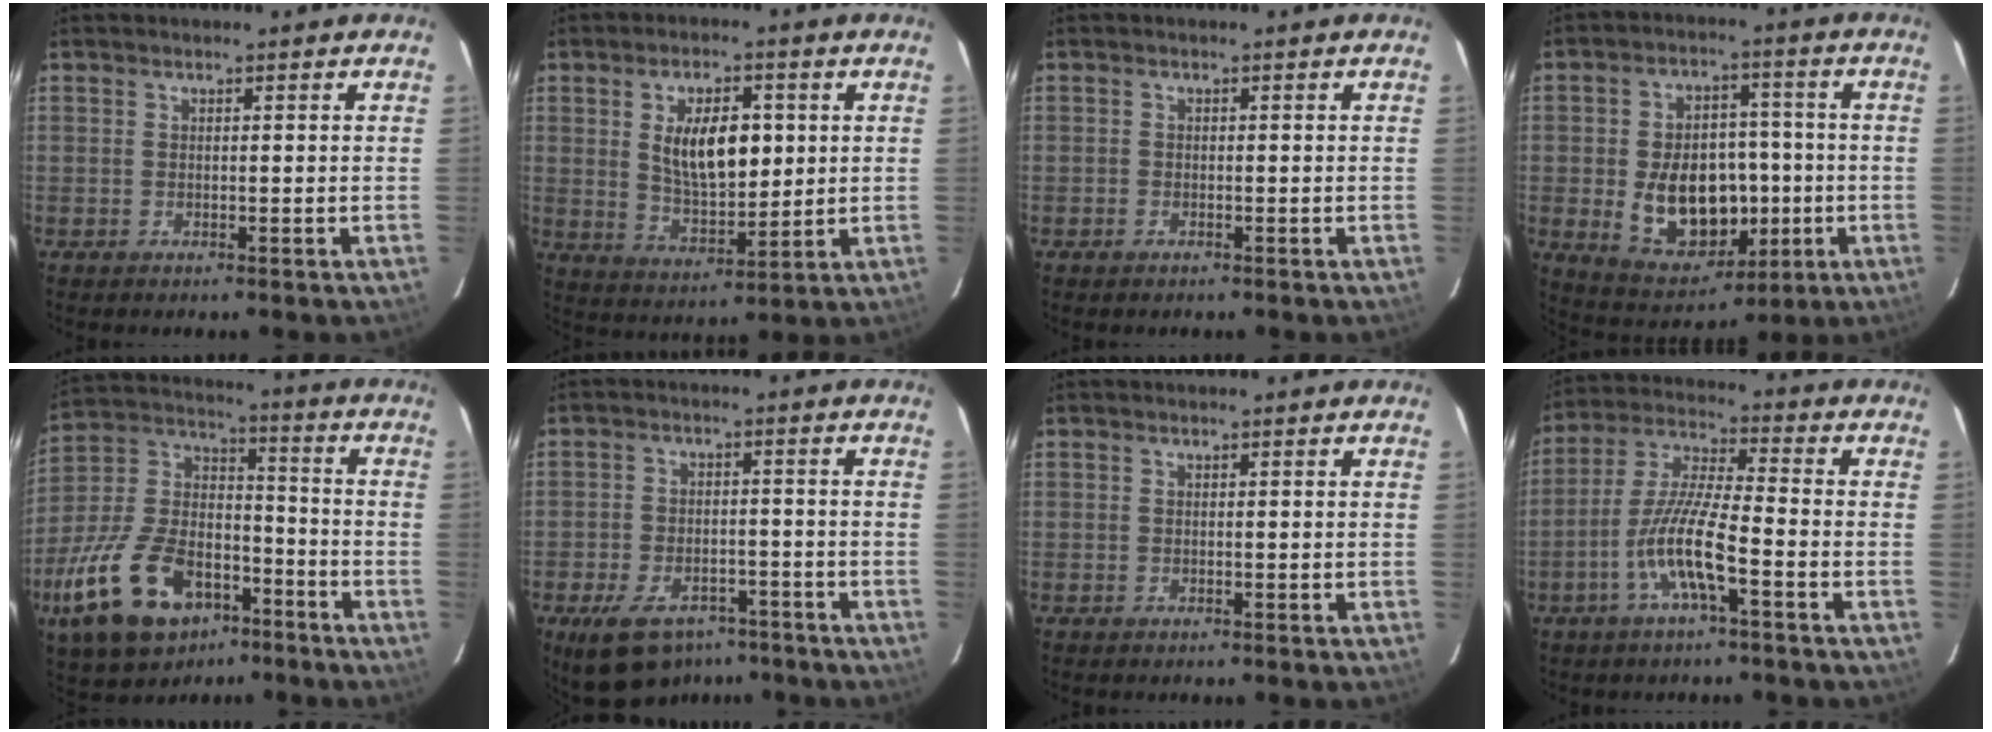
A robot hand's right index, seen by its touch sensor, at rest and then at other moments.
{"total": 11.3, "force": [2.3, 5.4, 9.6], "torque": [-0.170, 0.002, 0.049]}
{"total": 0.8, "force": [-0.6, 0.5, 0.2], "torque": [-0.005, 0.001, -0.011]}
{"total": 15.5, "force": [-2.4, 10.9, 10.8], "torque": [-0.210, 0.008, -0.010]}
{"total": 23.7, "force": [-12.9, 12.8, 15.2], "torque": [-0.323, 0.004, -0.215]}
{"total": 12.9, "force": [-8.6, 7.4, 6.3], "torque": [-0.148, 0.001, -0.125]}
{"total": 0.0}
{"total": 10.2, "force": [-4.5, 1.0, 9.1], "torque": [-0.195, 0.001, -0.088]}